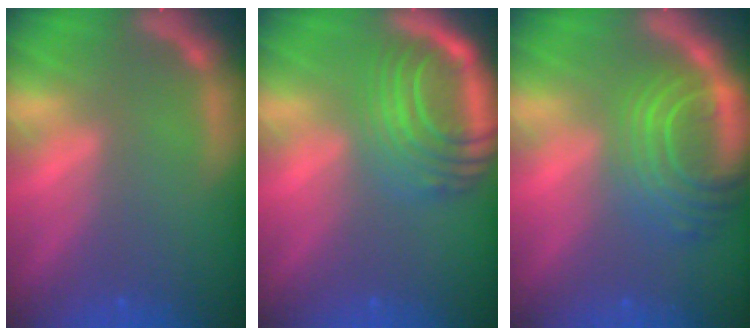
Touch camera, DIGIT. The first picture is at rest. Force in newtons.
{"total": 9.5}
{"total": 9.0}